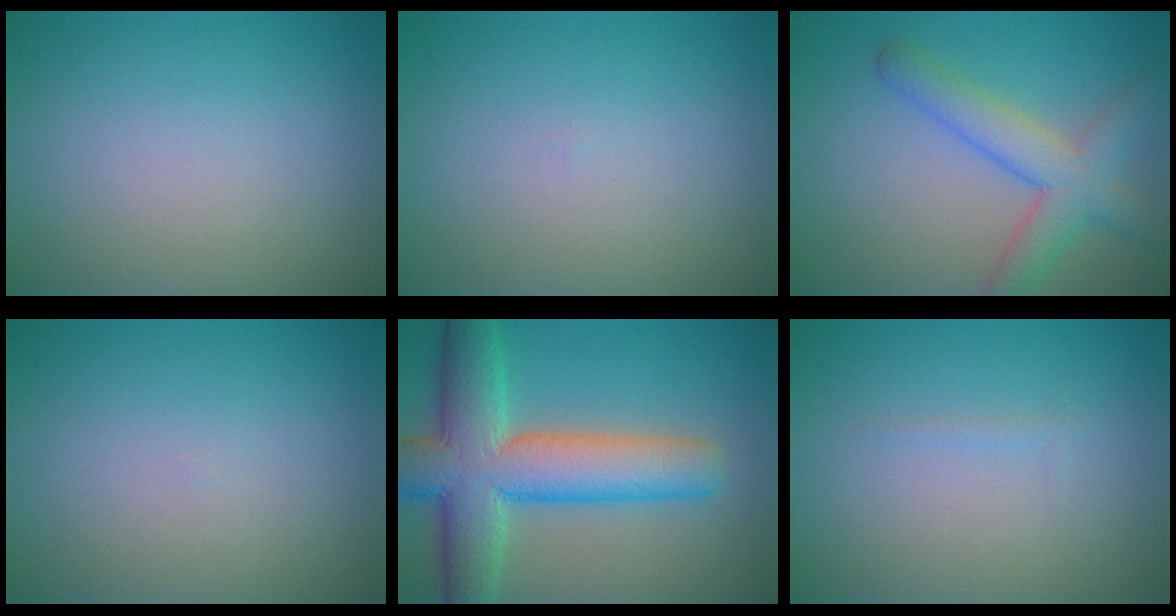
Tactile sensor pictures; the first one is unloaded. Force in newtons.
{"total": 0.0}
{"total": 4.8, "press": 4.8, "slide": 0.3}
{"total": 0.0}
{"total": 10.5, "press": 10.5, "slide": 0.6}
{"total": 0.6, "press": 0.5, "slide": 0.1}